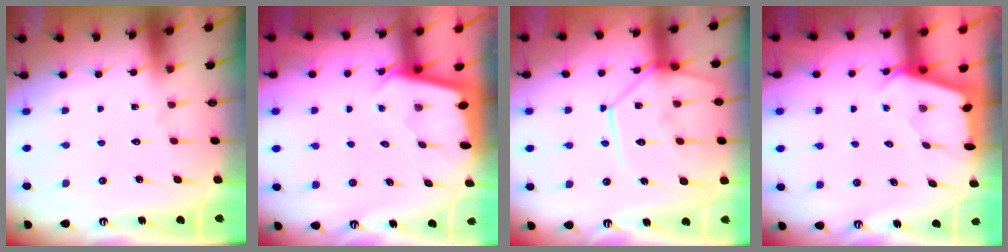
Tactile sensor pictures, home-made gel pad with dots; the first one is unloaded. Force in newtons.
{"total": 1.8, "press": 1.8, "slide": 0.1}
{"total": 15.8, "press": 15.7, "slide": 1.6}
{"total": 2.5, "press": 2.5, "slide": 0.3}